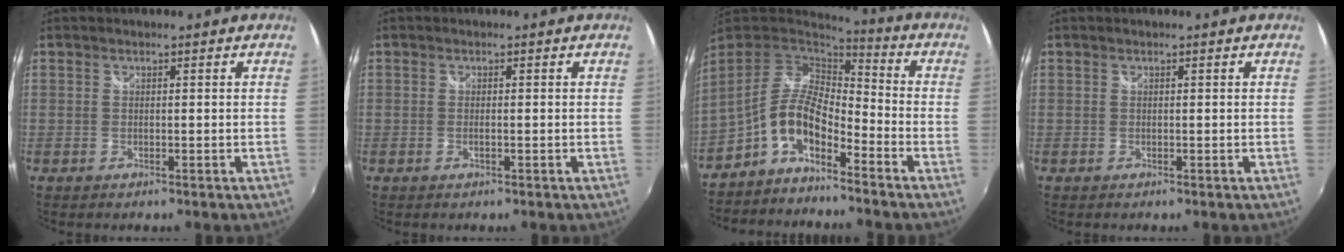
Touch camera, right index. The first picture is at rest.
{"total": 1.0, "force": [-0.4, 0.2, 0.8], "torque": [-0.018, -0.001, -0.007]}
{"total": 9.3, "force": [-5.4, 3.5, 6.7], "torque": [-0.141, 0.014, -0.108]}
{"total": 0.0}